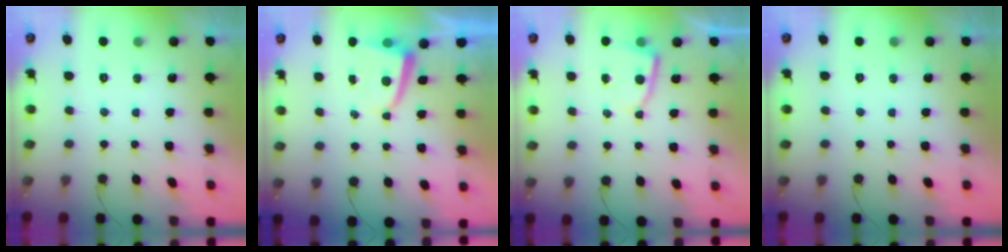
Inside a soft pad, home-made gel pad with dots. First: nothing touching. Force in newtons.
{"total": 2.6, "press": 2.6, "slide": 0.4}
{"total": 5.3, "press": 5.3, "slide": 0.6}
{"total": 0.0}